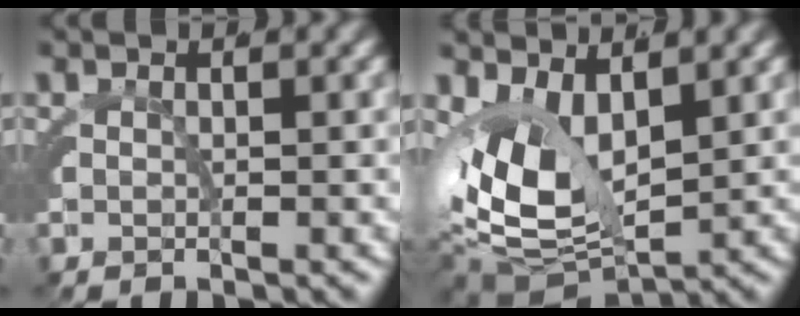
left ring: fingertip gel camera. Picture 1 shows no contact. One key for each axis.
{"total": 10.9, "fx": -1.6, "fy": 8.1, "fz": 7.1, "tx": -0.160, "ty": -0.059, "tz": -0.004}